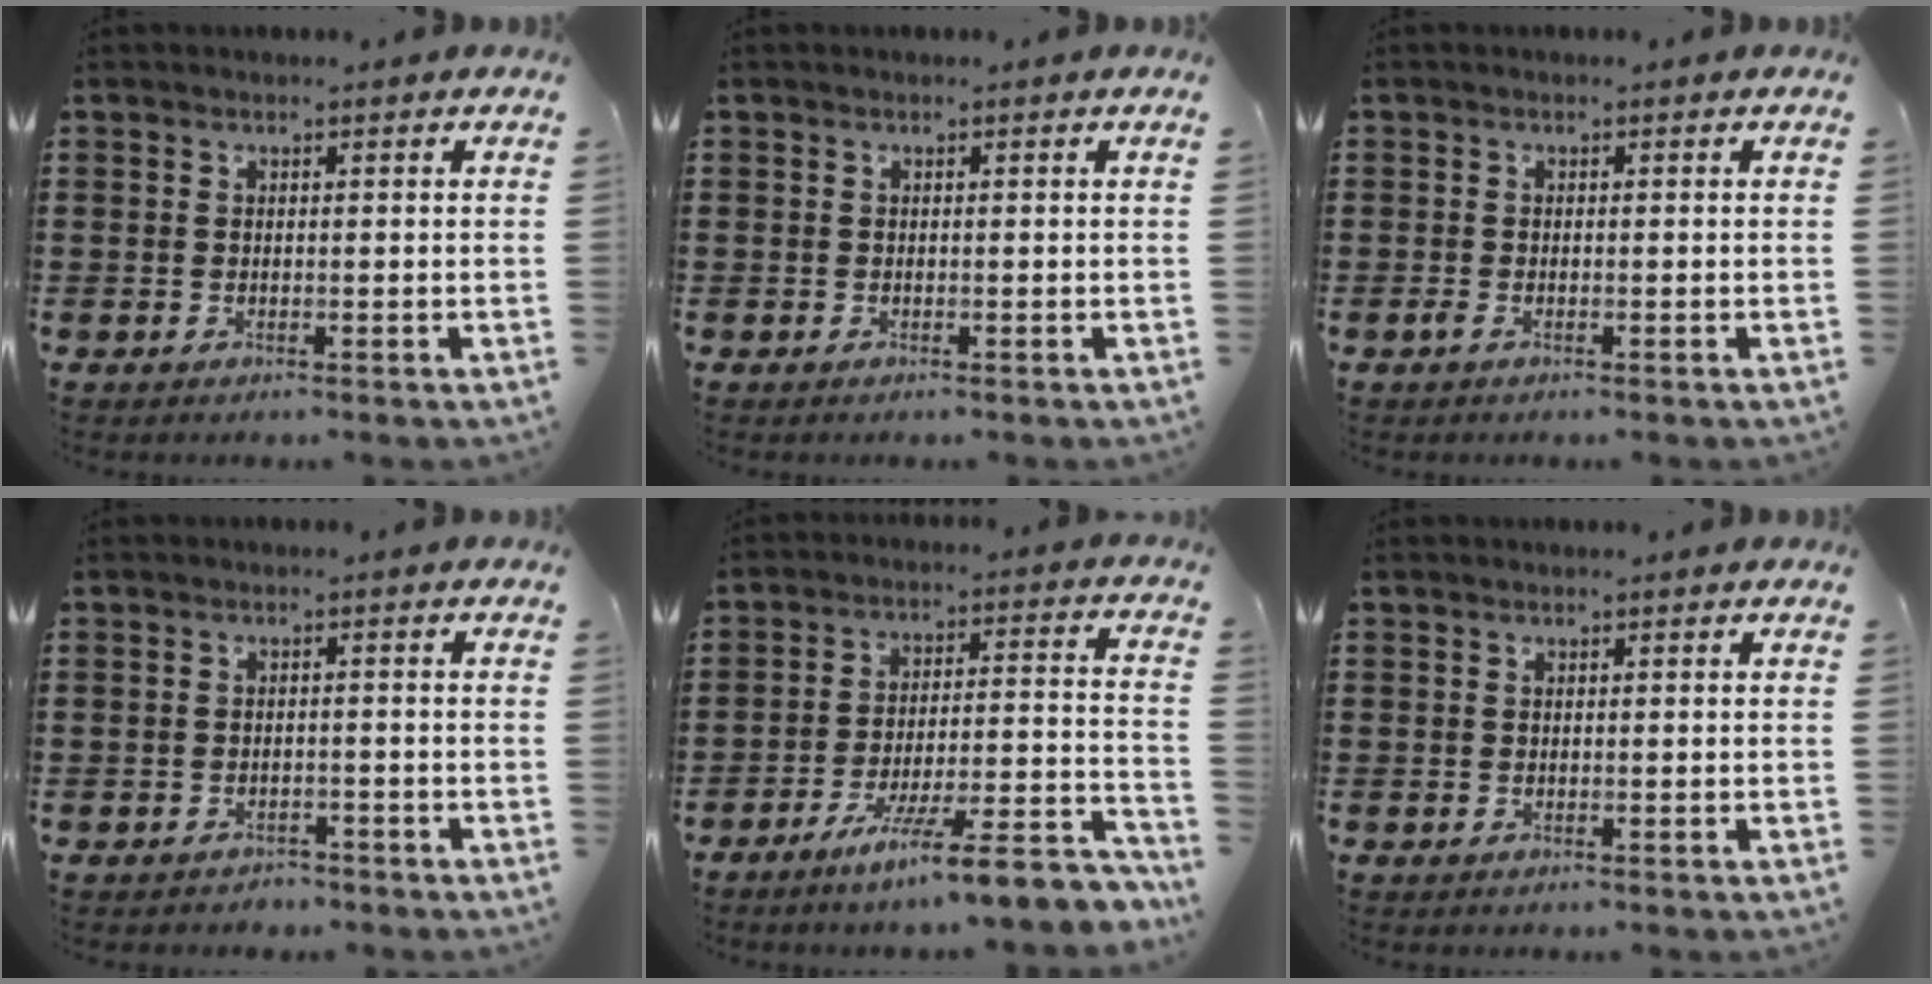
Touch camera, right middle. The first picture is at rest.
{"total": 0.0}
{"total": 0.7, "force": [-0.4, 0.1, 0.5], "torque": [-0.017, -0.009, -0.009]}
{"total": 1.5, "force": [-1.4, 0.4, -0.1], "torque": [-0.004, 0.004, -0.033]}
{"total": 9.8, "force": [-7.8, -0.2, 6.0], "torque": [-0.091, -0.004, -0.149]}
{"total": 0.0}